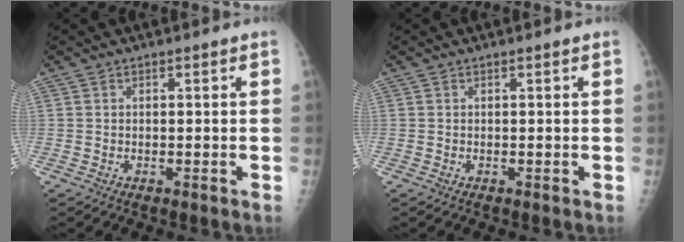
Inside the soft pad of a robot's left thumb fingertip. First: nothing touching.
{"total": 0.0}